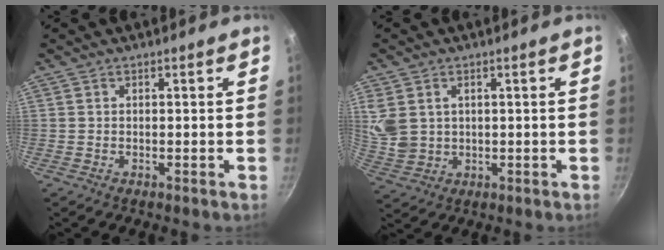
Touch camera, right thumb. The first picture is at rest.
{"total": 8.0, "force": [1.7, 6.2, 4.8], "torque": [-0.102, -0.002, 0.049]}